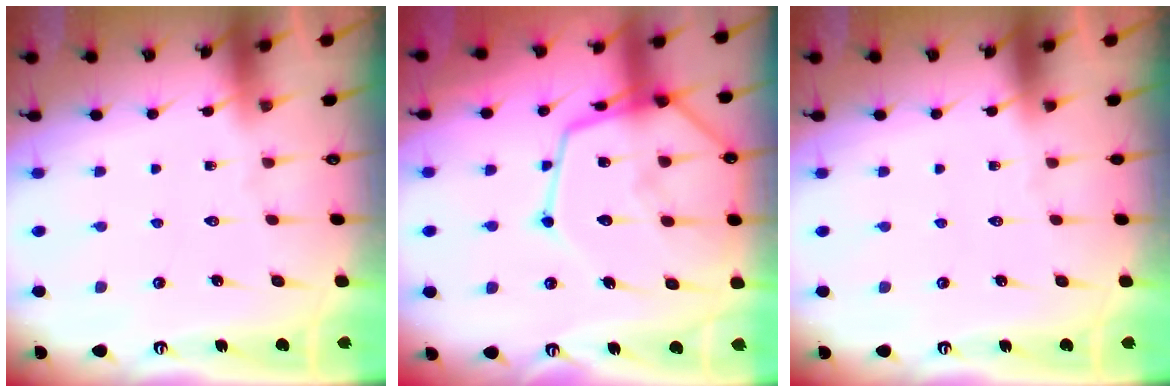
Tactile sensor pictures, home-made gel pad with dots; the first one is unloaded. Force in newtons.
{"total": 19.1, "press": 19.0, "slide": 1.7}
{"total": 0.0}